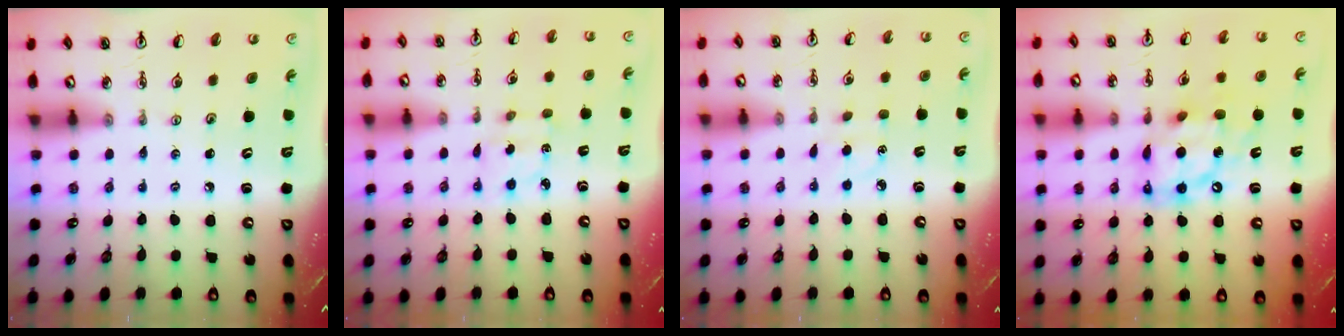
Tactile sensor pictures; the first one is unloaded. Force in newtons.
{"total": 2.3, "press": 2.3, "slide": 0.2}
{"total": 3.5, "press": 3.5, "slide": 0.4}
{"total": 13.8, "press": 13.8, "slide": 1.0}